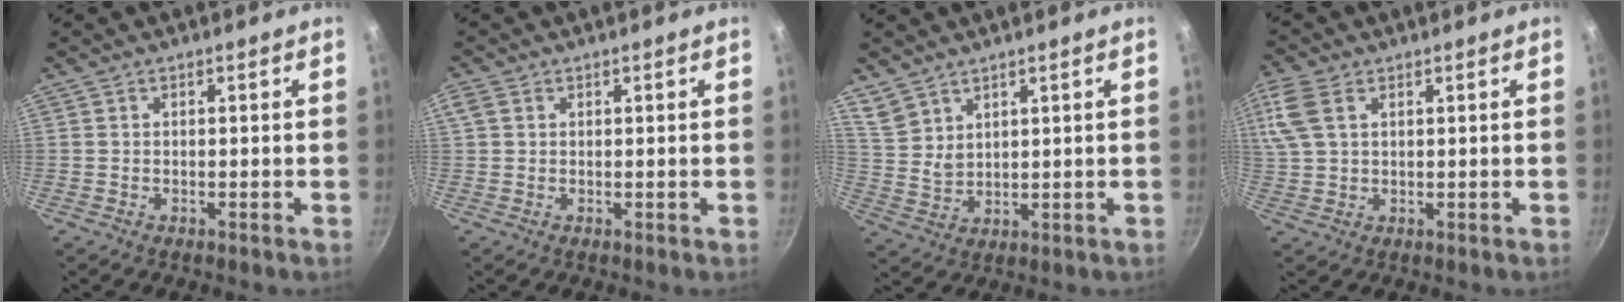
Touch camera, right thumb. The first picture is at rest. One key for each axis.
{"total": 2.1, "fx": 0.8, "fy": 1.6, "fz": 1.1, "tx": -0.019, "ty": 0.000, "tz": 0.015}
{"total": 5.6, "fx": 4.4, "fy": 2.9, "fz": 1.9, "tx": -0.025, "ty": -0.019, "tz": 0.100}
{"total": 8.7, "fx": 3.5, "fy": 5.3, "fz": 5.9, "tx": -0.140, "ty": 0.017, "tz": 0.071}